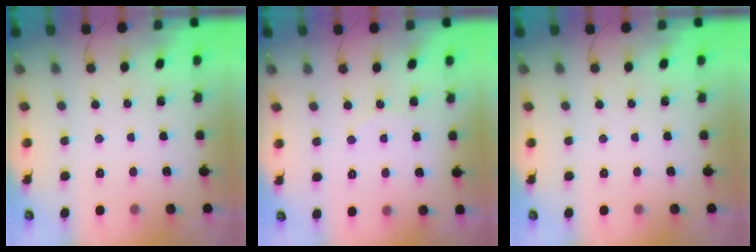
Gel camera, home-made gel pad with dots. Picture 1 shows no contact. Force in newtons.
{"total": 4.6, "press": 4.6, "slide": 0.5}
{"total": 0.0}